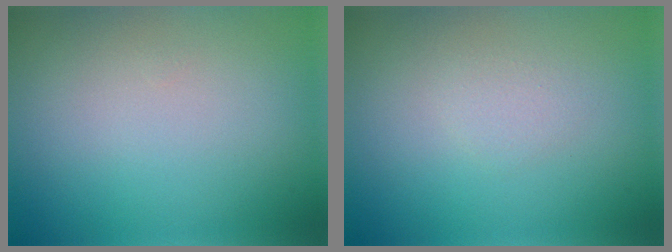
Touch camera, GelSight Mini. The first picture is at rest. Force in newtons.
{"total": 1.0, "press": 1.0, "slide": 0.1}